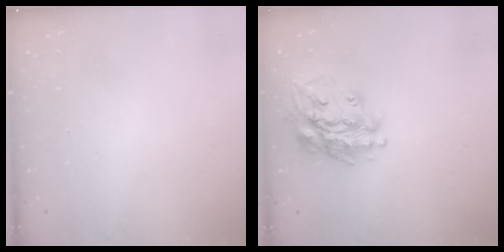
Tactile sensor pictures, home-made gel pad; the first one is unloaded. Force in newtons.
{"total": 17.6, "press": 17.4, "slide": 2.6}